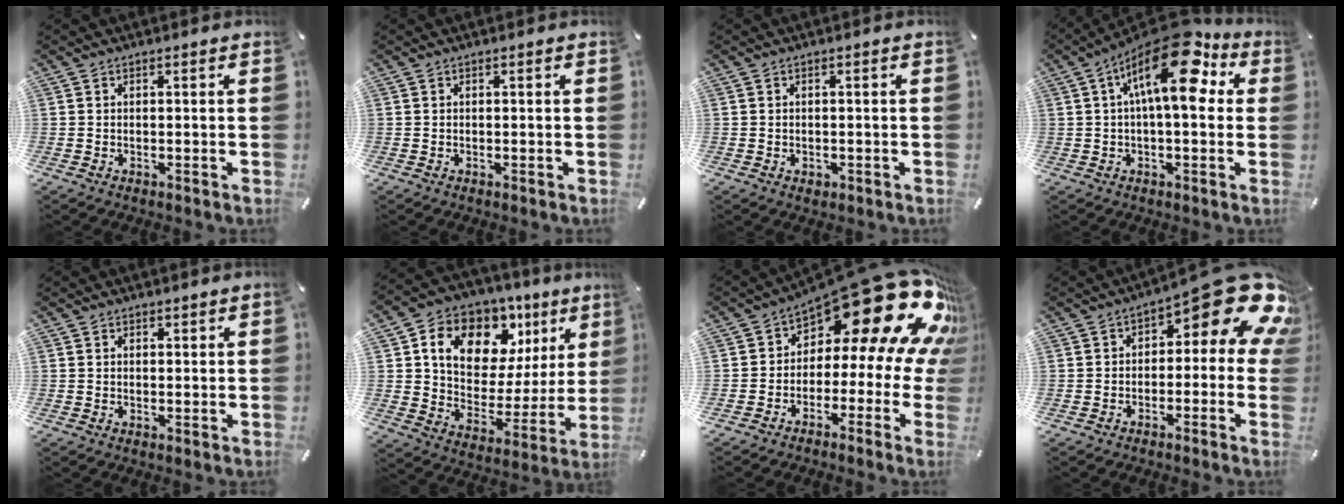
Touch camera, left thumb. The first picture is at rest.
{"total": 0.0}
{"total": 0.9, "force": [-0.2, 0.7, 0.4], "torque": [-0.008, 0.003, -0.005]}
{"total": 17.3, "force": [6.3, 6.7, 14.7], "torque": [-0.236, -0.041, 0.095]}
{"total": 0.7, "force": [0.5, 0.5, 0.3], "torque": [-0.006, 0.001, 0.009]}
{"total": 15.0, "force": [8.4, 10.5, 6.7], "torque": [-0.112, -0.054, 0.149]}
{"total": 24.6, "force": [12.1, 9.7, 19.1], "torque": [-0.270, -0.099, 0.211]}
{"total": 15.1, "force": [6.6, 6.4, 12.0], "torque": [-0.154, -0.048, 0.111]}